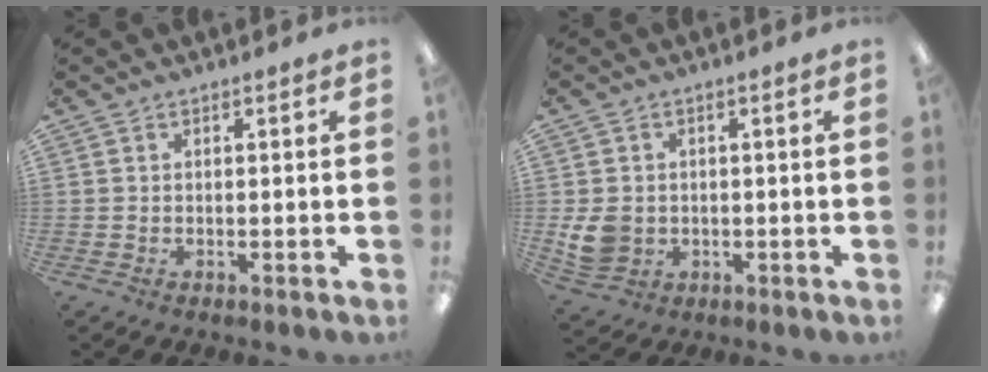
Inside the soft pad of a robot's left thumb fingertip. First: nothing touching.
{"total": 6.1, "force": [0.0, 5.4, 2.8], "torque": [-0.051, 0.006, 0.004]}